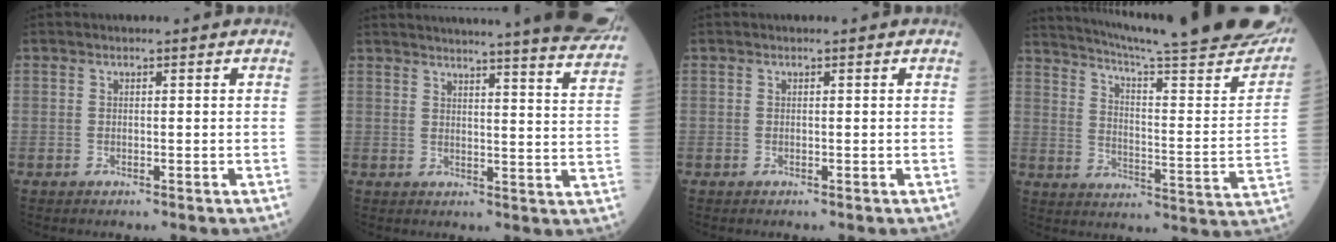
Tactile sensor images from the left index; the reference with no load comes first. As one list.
[{"total": 22.5, "force": [20.7, 0.2, 8.9], "torque": [-0.122, -0.067, 0.237]}, {"total": 0.0}, {"total": 31.6, "force": [27.6, 2.1, 15.4], "torque": [-0.231, -0.097, 0.347]}]